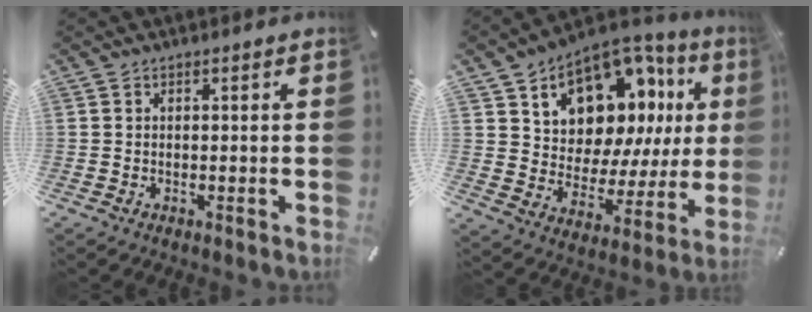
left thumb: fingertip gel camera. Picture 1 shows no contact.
{"total": 13.9, "force": [9.4, 8.3, 5.9], "torque": [-0.095, -0.089, 0.163]}